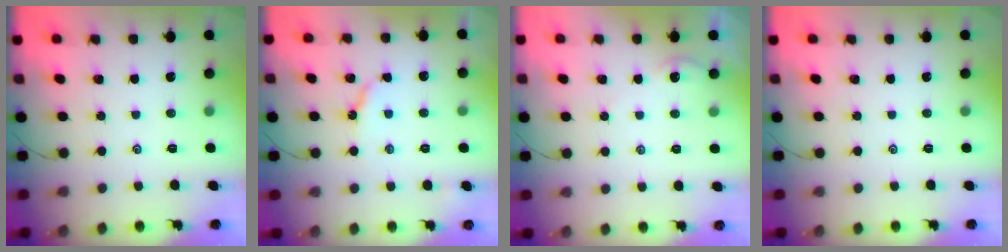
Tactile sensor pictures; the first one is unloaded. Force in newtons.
{"total": 4.5, "press": 4.5, "slide": 0.2}
{"total": 1.0, "press": 1.0, "slide": 0.2}
{"total": 0.0}